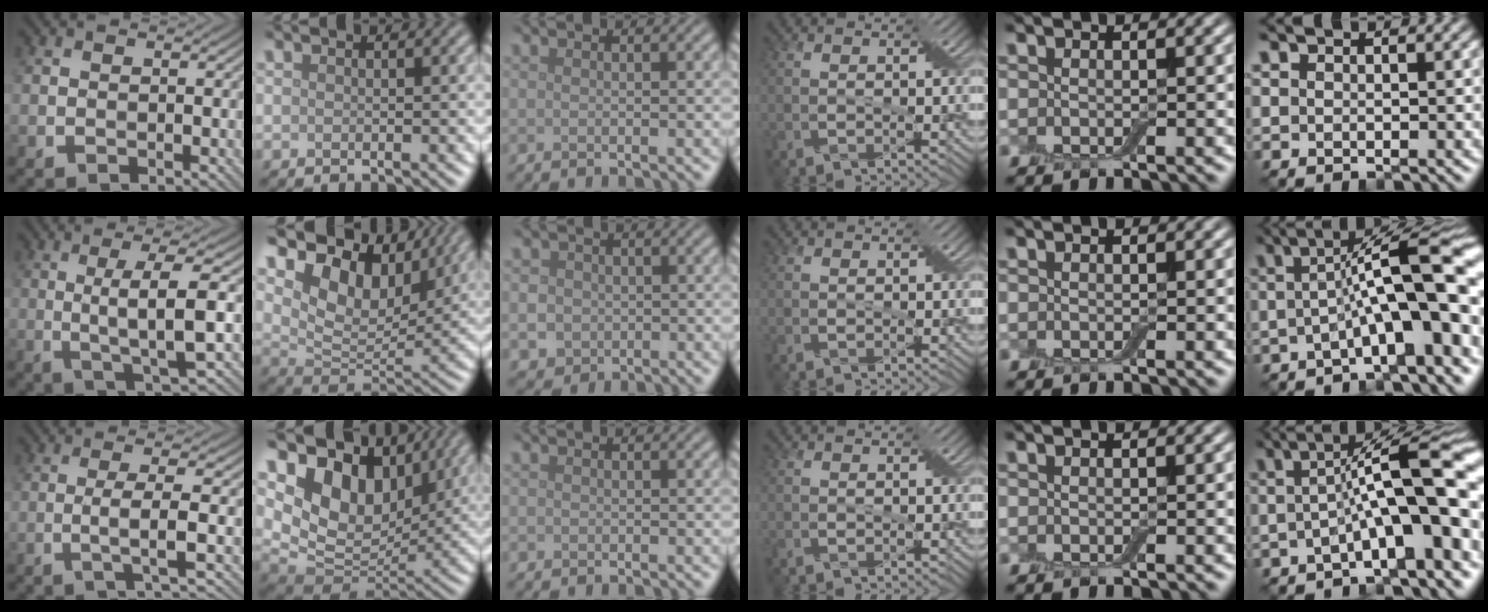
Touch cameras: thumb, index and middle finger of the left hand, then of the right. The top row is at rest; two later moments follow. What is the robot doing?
{"motion": "extract", "object": "backpack"}